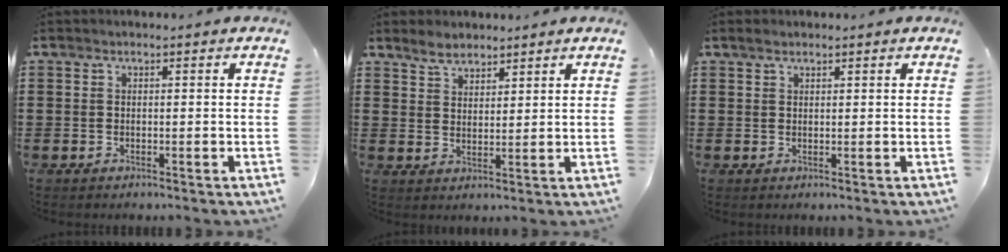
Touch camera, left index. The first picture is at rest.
{"total": 3.5, "force": [3.1, 1.6, 0.6], "torque": [-0.021, 0.003, 0.060]}
{"total": 1.1, "force": [1.0, 0.3, 0.3], "torque": [-0.008, 0.003, 0.018]}